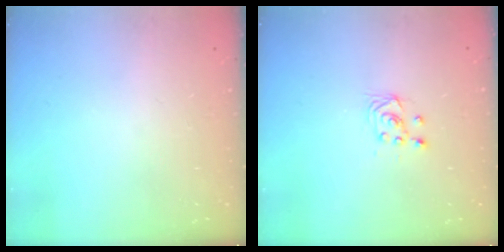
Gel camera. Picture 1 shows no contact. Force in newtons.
{"total": 2.9, "press": 2.7, "slide": 1.0}